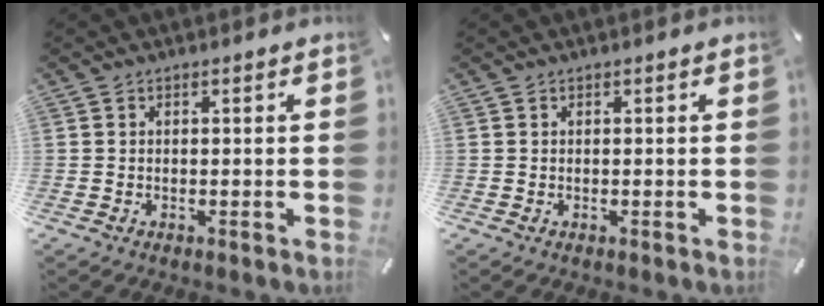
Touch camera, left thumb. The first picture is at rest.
{"total": 0.0}